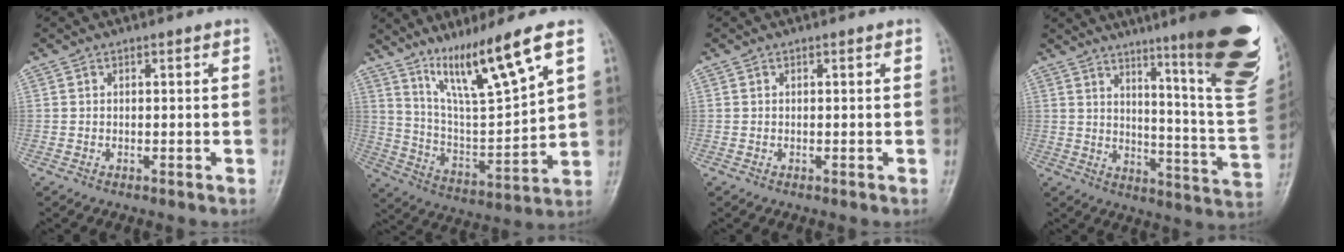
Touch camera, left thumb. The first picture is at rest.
{"total": 15.4, "force": [9.9, 1.3, 11.8], "torque": [-0.204, -0.063, 0.193]}
{"total": 0.0}
{"total": 25.7, "force": [14.1, 3.4, 21.2], "torque": [-0.231, -0.074, 0.195]}